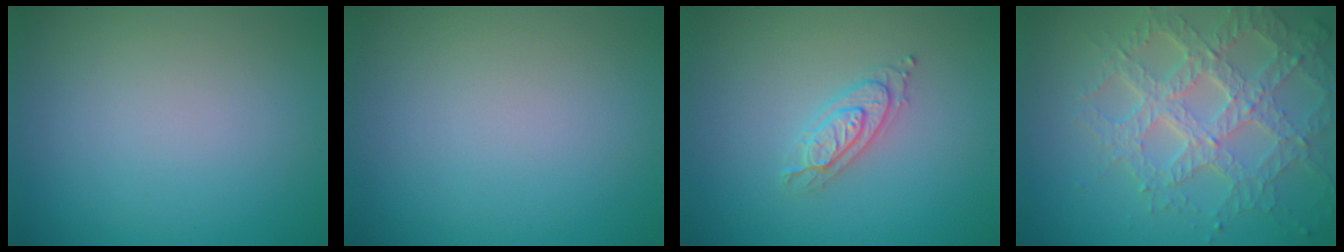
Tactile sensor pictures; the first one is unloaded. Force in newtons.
{"total": 0.0}
{"total": 2.2, "press": 2.1, "slide": 0.5}
{"total": 7.5, "press": 5.3, "slide": 5.2}